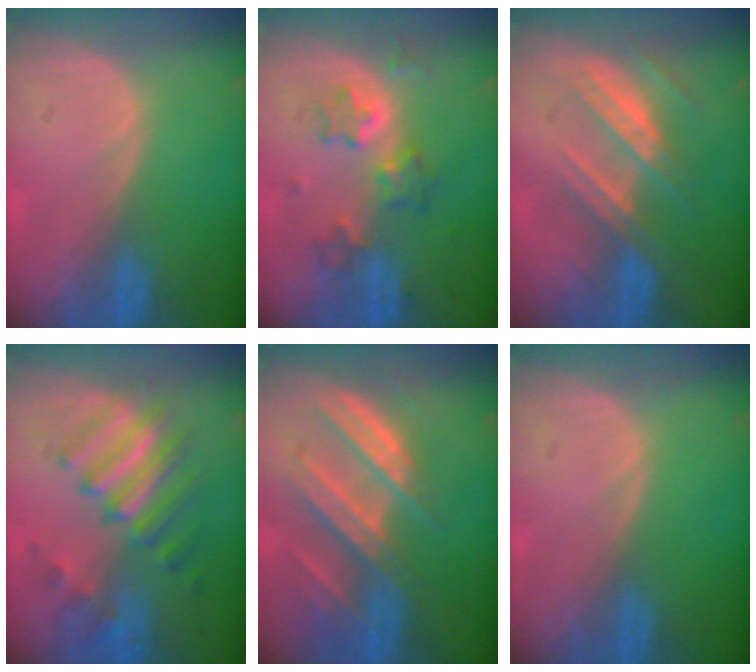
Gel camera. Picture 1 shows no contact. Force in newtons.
{"total": 5.8, "press": 5.7, "slide": 1.2}
{"total": 7.3, "press": 6.8, "slide": 2.7}
{"total": 9.5, "press": 8.4, "slide": 4.5}
{"total": 8.8, "press": 8.0, "slide": 3.6}
{"total": 0.0}